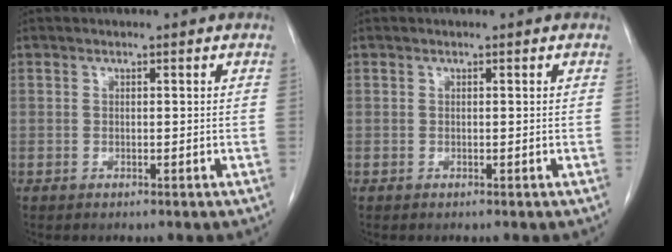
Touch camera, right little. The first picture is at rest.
{"total": 0.0}